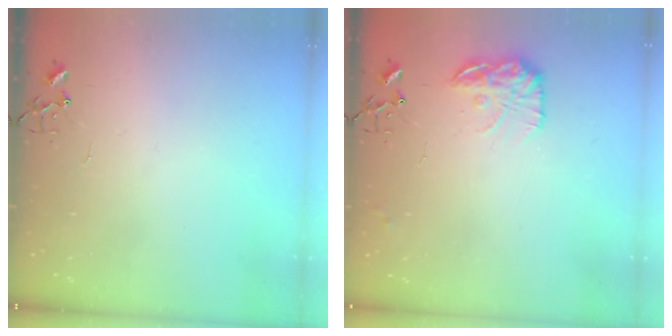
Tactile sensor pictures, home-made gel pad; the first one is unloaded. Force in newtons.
{"total": 13.3, "press": 13.3, "slide": 0.8}